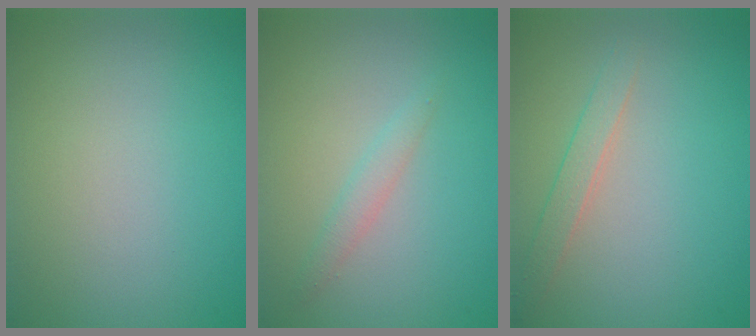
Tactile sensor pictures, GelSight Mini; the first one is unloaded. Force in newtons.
{"total": 1.4, "press": 1.4, "slide": 0.1}
{"total": 1.7, "press": 1.7, "slide": 0.1}